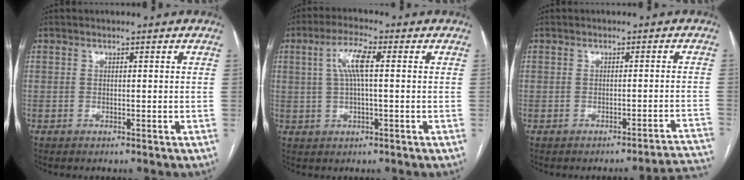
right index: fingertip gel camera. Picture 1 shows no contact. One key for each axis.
{"total": 5.9, "fx": 1.1, "fy": 1.2, "fz": 5.7, "tx": -0.117, "ty": 0.015, "tz": 0.024}
{"total": 7.4, "fx": -7.4, "fy": -0.4, "fz": 0.8, "tx": 0.019, "ty": 0.016, "tz": -0.084}